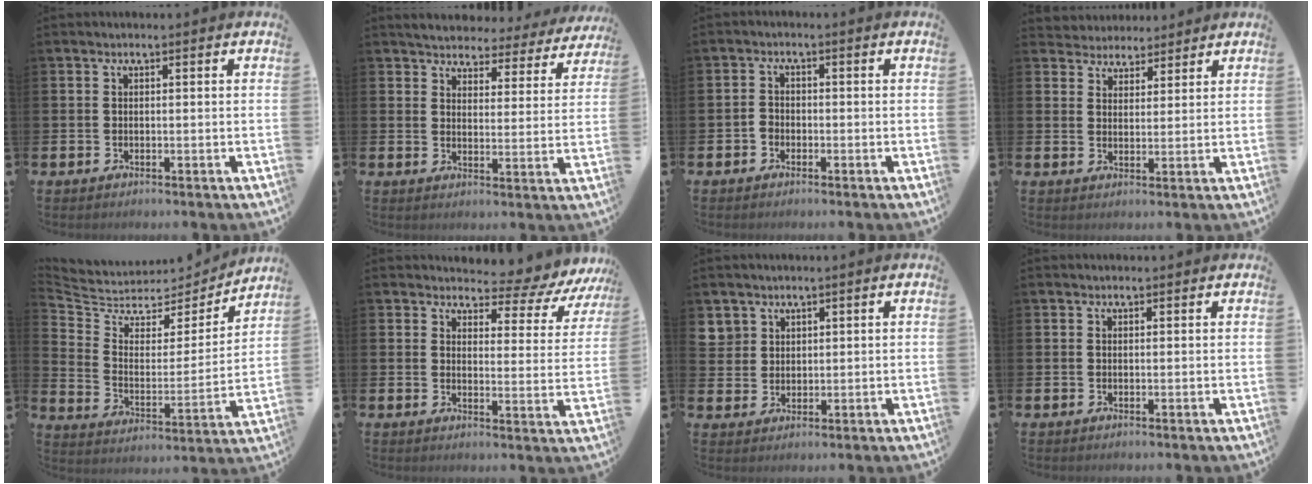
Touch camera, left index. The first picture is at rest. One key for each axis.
{"total": 4.1, "fx": 4.0, "fy": 1.0, "fz": 0.1, "tx": -0.024, "ty": -0.034, "tz": 0.065}
{"total": 1.7, "fx": -0.9, "fy": 1.4, "fz": 0.4, "tx": -0.002, "ty": 0.003, "tz": -0.023}
{"total": 3.9, "fx": 3.6, "fy": 1.3, "fz": -0.6, "tx": -0.013, "ty": -0.014, "tz": 0.066}
{"total": 6.0, "fx": 5.4, "fy": 2.5, "fz": 0.9, "tx": -0.055, "ty": -0.048, "tz": 0.089}
{"total": 4.7, "fx": 4.1, "fy": 1.9, "fz": 1.3, "tx": -0.030, "ty": -0.044, "tz": 0.062}
{"total": 3.7, "fx": 2.8, "fy": 2.3, "fz": 0.3, "tx": 0.005, "ty": -0.012, "tz": 0.049}
{"total": 0.6, "fx": 0.6, "fy": 0.2, "fz": 0.1, "tx": 0.011, "ty": -0.004, "tz": 0.008}